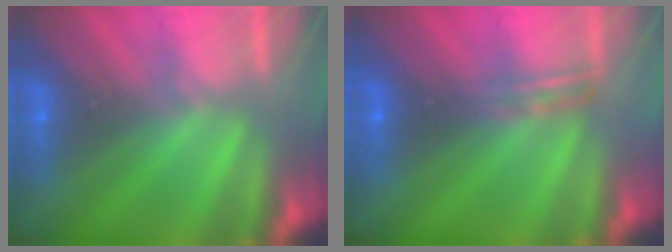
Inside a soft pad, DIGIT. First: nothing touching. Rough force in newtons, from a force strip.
{"total": 2.4}